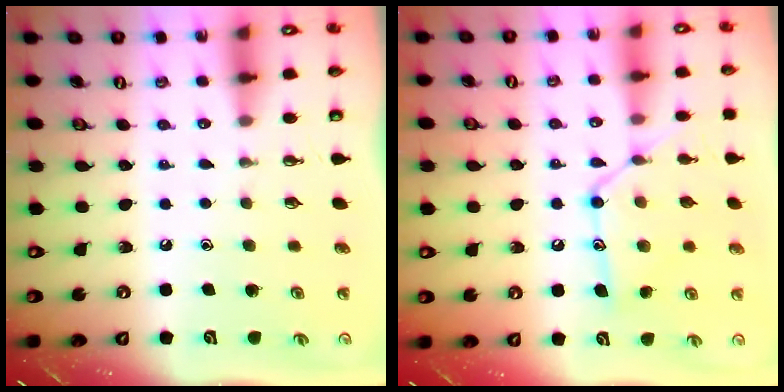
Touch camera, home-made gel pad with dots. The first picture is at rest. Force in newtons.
{"total": 14.2, "press": 14.2, "slide": 1.1}